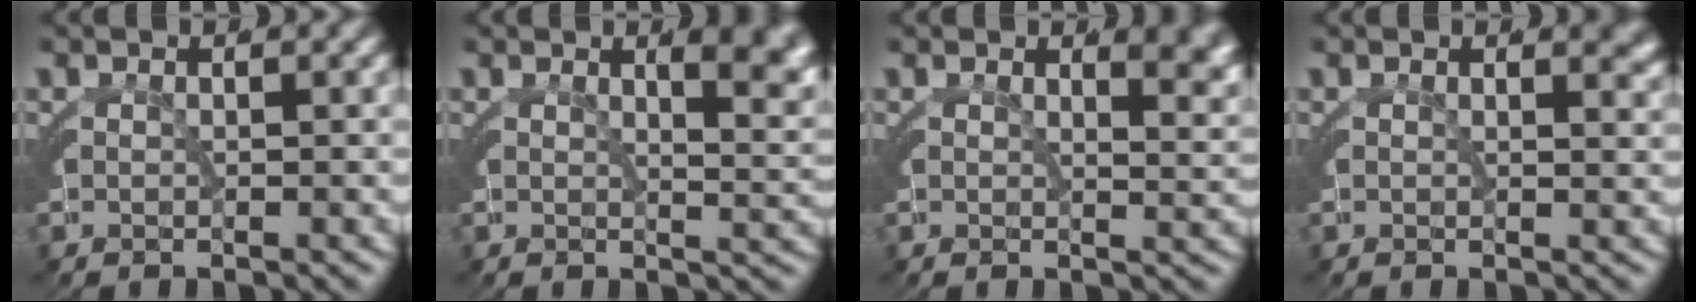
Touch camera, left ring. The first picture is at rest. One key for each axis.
{"total": 5.5, "fx": 2.1, "fy": 1.3, "fz": 4.9, "tx": -0.036, "ty": 0.000, "tz": 0.033}
{"total": 4.2, "fx": 1.9, "fy": 1.3, "fz": 3.5, "tx": -0.024, "ty": -0.002, "tz": 0.029}
{"total": 2.0, "fx": 1.1, "fy": 0.7, "fz": 1.6, "tx": -0.015, "ty": -0.001, "tz": 0.014}